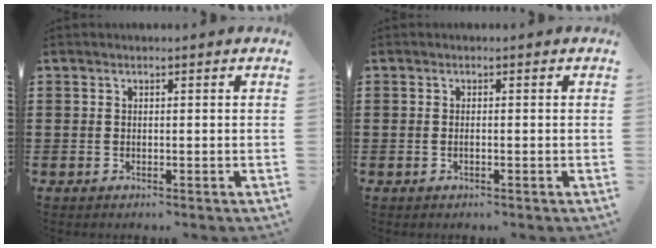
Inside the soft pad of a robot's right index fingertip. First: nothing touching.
{"total": 0.6, "force": [-0.2, 0.1, 0.6], "torque": [-0.011, -0.005, -0.002]}